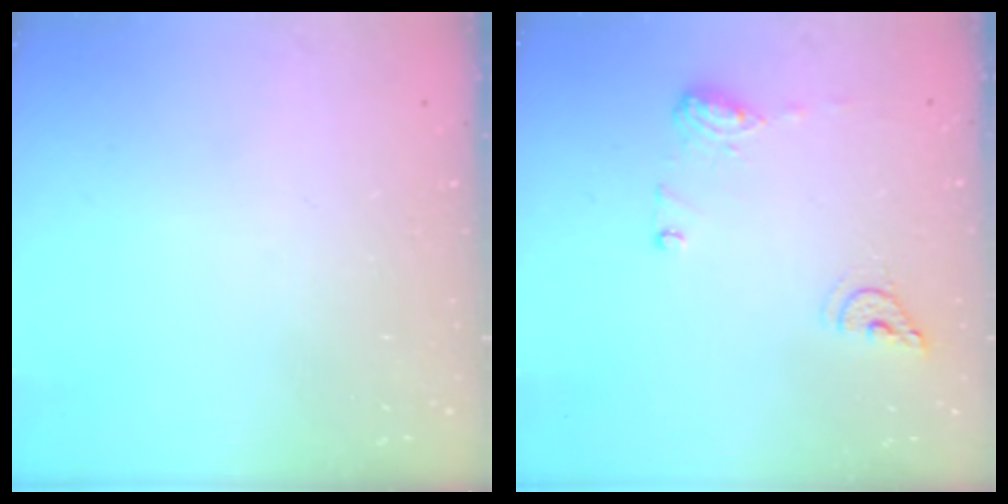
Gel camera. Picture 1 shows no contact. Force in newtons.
{"total": 9.1, "press": 9.1, "slide": 1.1}